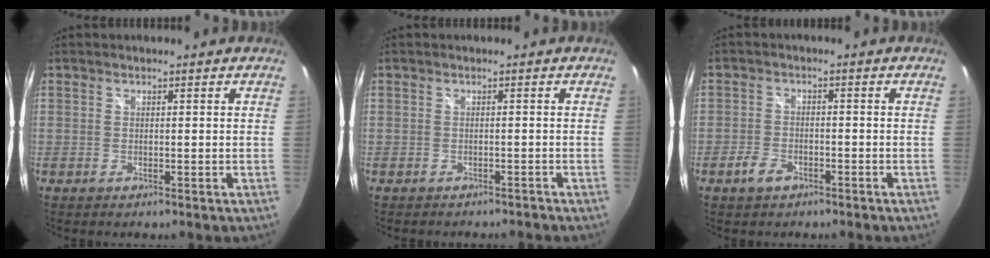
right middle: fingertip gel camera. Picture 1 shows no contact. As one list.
[{"total": 2.3, "force": [-2.2, 0.4, 0.6], "torque": [-0.015, -0.010, -0.026]}, {"total": 3.6, "force": [-2.4, 2.0, 1.9], "torque": [-0.048, 0.001, -0.045]}]